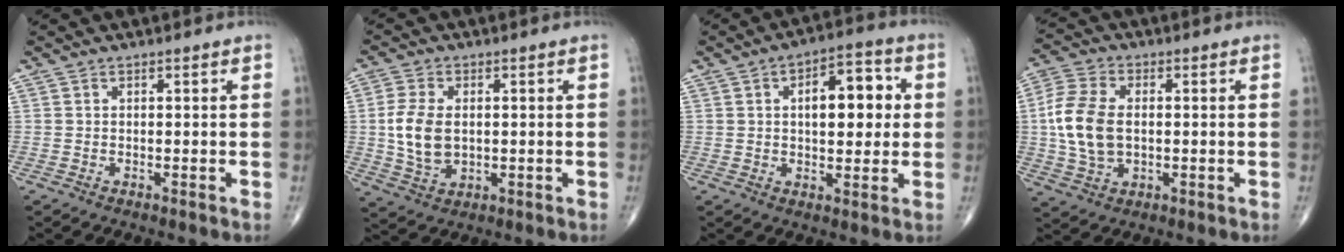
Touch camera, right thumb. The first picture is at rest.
{"total": 8.6, "force": [0.3, 5.4, 6.6], "torque": [-0.133, -0.003, 0.012]}
{"total": 11.4, "force": [1.9, 5.8, 9.6], "torque": [-0.106, 0.013, 0.023]}
{"total": 11.5, "force": [0.2, 7.2, 8.9], "torque": [-0.191, 0.009, 0.005]}